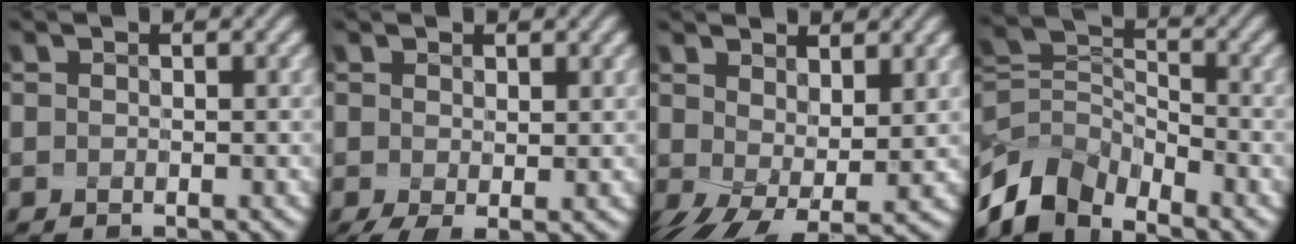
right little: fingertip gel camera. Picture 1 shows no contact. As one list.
[{"total": 4.7, "force": [-1.2, 2.6, 3.7], "torque": [-0.070, -0.012, -0.018]}, {"total": 10.4, "force": [-1.1, 6.3, 8.2], "torque": [-0.149, -0.033, 0.010]}, {"total": 7.2, "force": [-5.2, 3.8, 3.2], "torque": [-0.059, -0.002, -0.109]}]